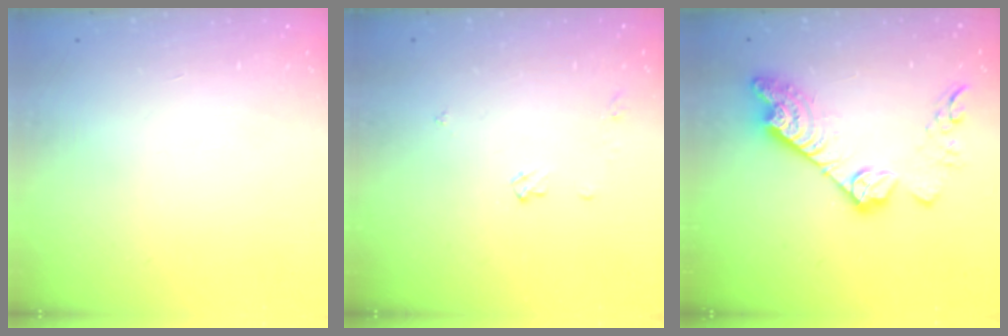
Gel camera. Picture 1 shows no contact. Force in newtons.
{"total": 4.3, "press": 4.3, "slide": 0.6}
{"total": 16.5, "press": 16.5, "slide": 1.1}